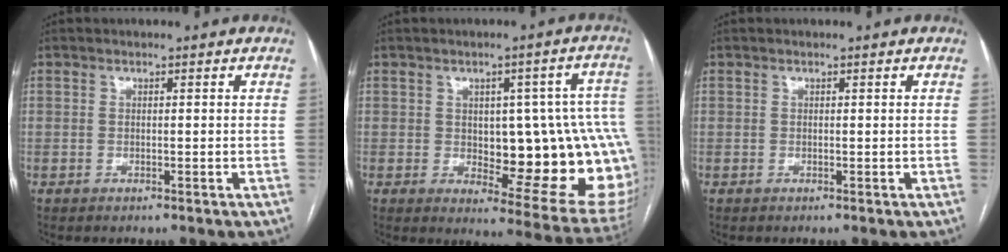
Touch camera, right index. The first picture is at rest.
{"total": 19.5, "force": [-1.0, 6.7, 18.3], "torque": [-0.148, 0.023, 0.009]}
{"total": 0.0}